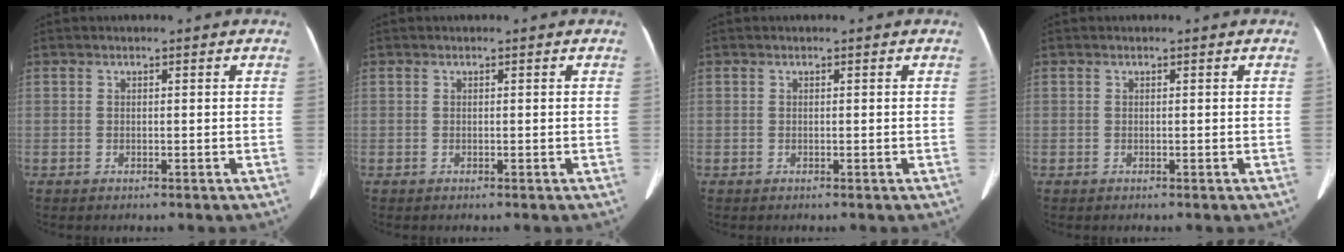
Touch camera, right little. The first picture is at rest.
{"total": 0.0}
{"total": 0.0}
{"total": 0.0}